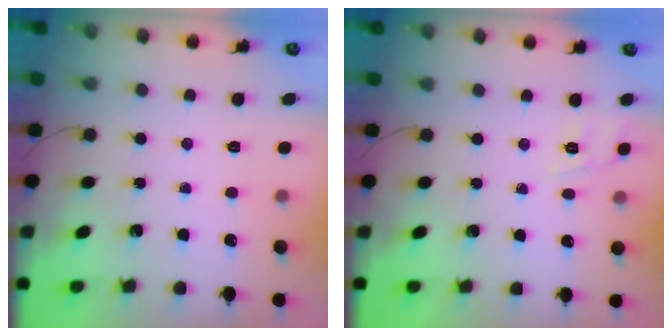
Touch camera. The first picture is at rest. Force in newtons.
{"total": 9.1, "press": 9.0, "slide": 1.7}